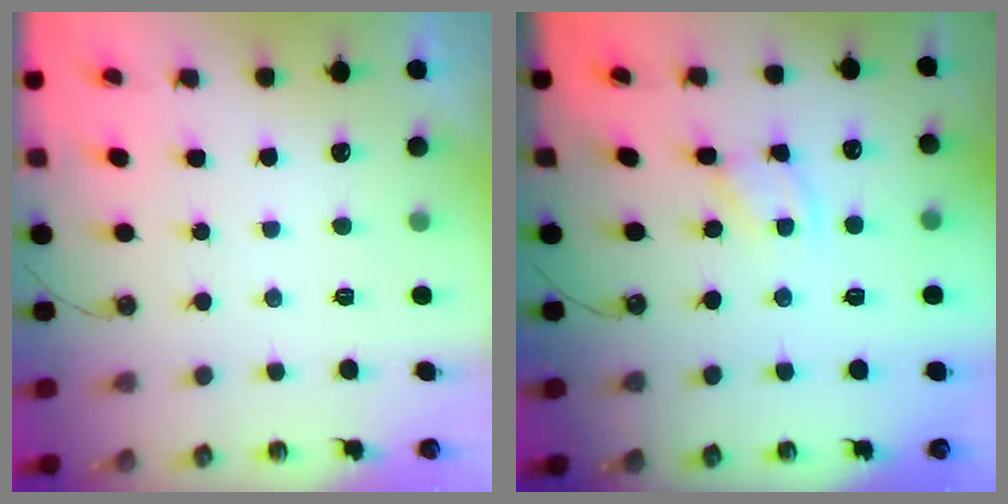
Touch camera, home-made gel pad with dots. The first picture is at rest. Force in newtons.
{"total": 2.4, "press": 2.4, "slide": 0.2}